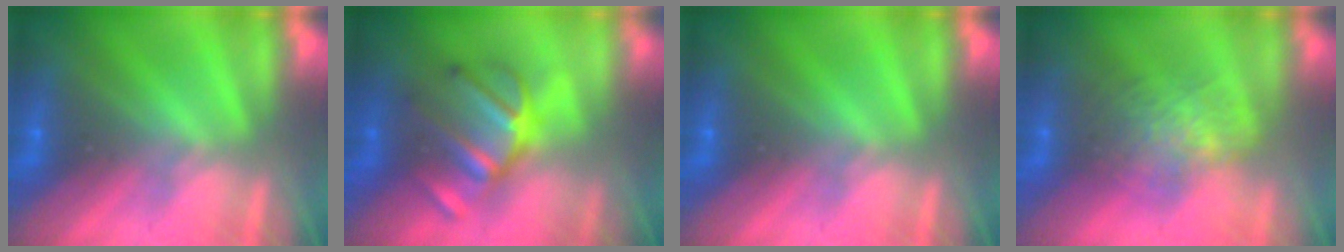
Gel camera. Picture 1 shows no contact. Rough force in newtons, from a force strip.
{"total": 2.8}
{"total": 0.0}
{"total": 4.6}